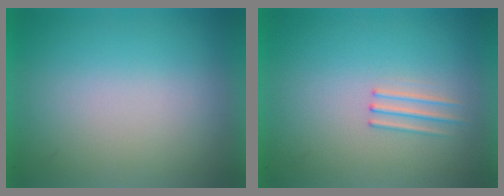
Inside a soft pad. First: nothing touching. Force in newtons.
{"total": 1.2}